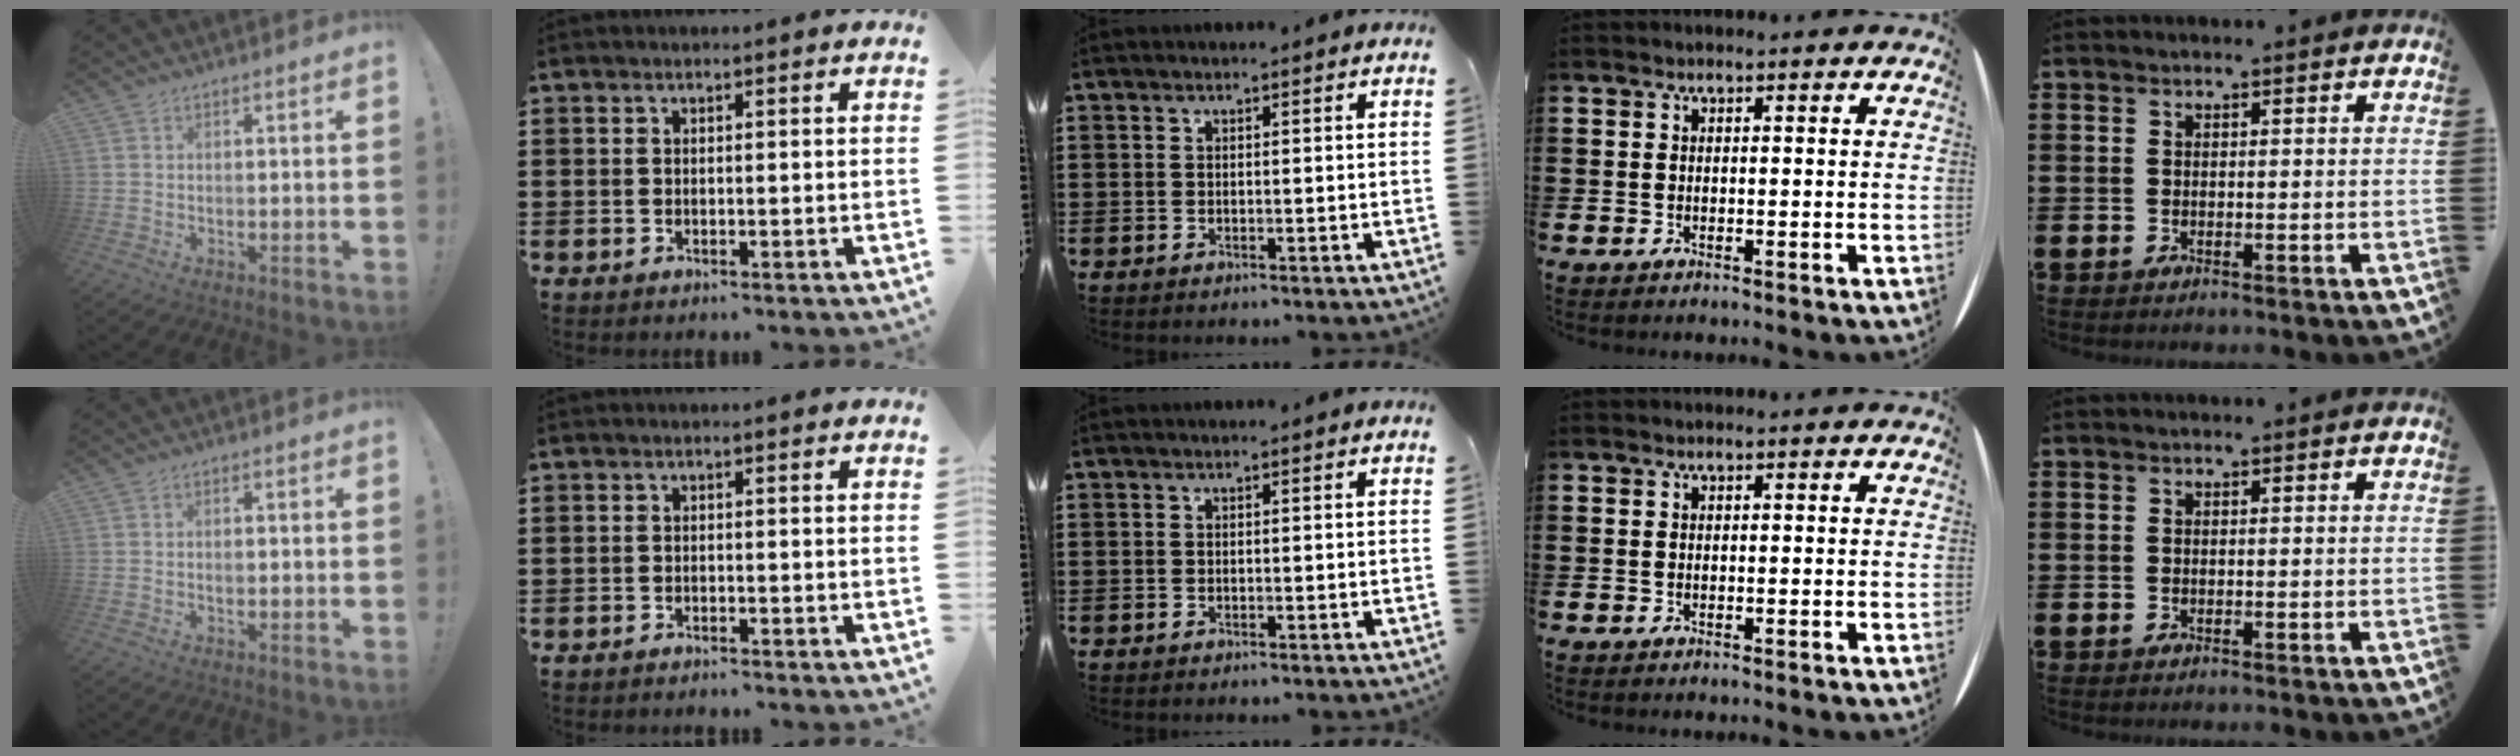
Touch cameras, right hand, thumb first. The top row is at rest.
{"thumb": {"total": 1.0, "force": [-0.1, 0.9, 0.5], "torque": [-0.002, 0.001, -0.004]}, "index": {"total": 0.7, "force": [-0.7, 0.1, -0.1], "torque": [-0.001, 0.004, -0.016]}}